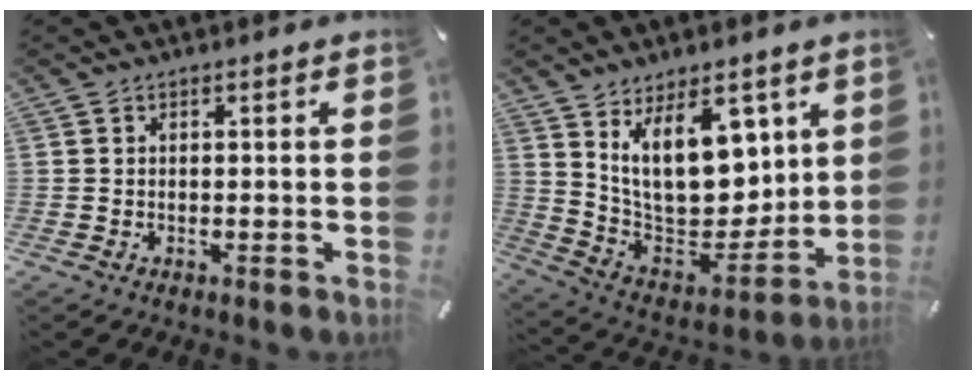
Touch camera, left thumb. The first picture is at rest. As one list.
[{"total": 18.1, "force": [8.0, 10.7, 12.2], "torque": [-0.208, -0.059, 0.148]}]